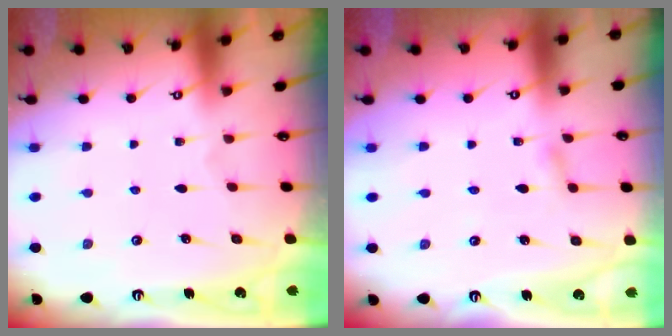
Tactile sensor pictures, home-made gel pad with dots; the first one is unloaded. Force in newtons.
{"total": 2.8, "press": 2.8, "slide": 0.3}